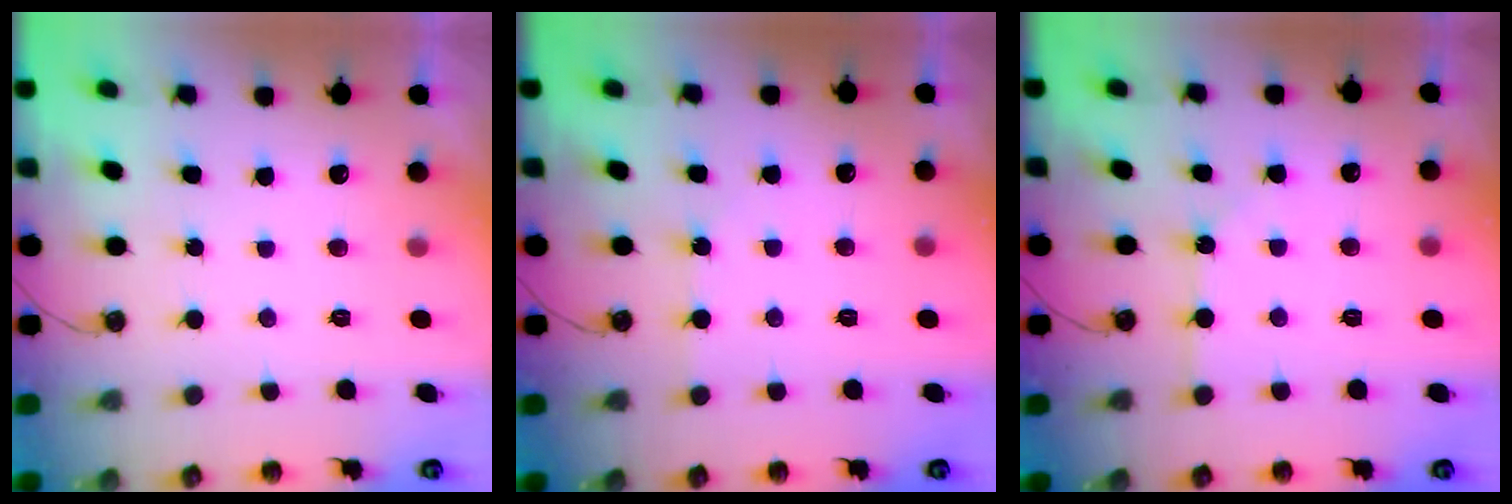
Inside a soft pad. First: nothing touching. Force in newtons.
{"total": 2.7, "press": 2.7, "slide": 0.5}
{"total": 5.1, "press": 5.0, "slide": 0.7}